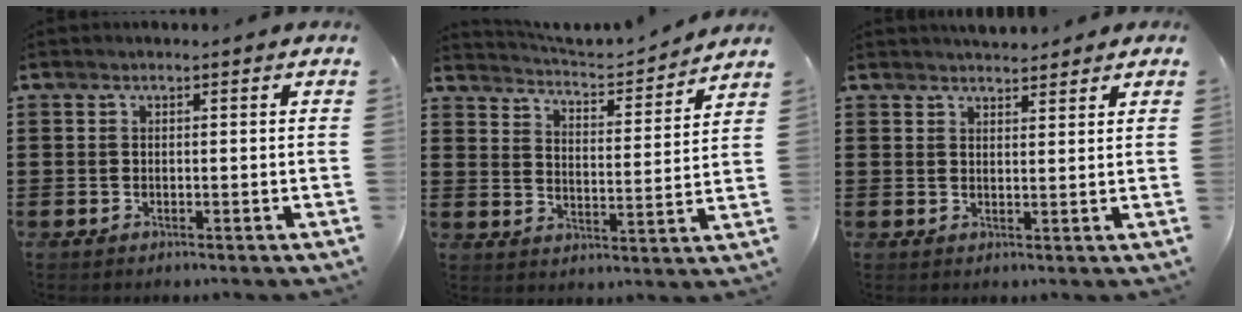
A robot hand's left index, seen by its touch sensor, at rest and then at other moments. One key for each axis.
{"total": 3.6, "fx": 3.6, "fy": -0.3, "fz": 0.2, "tx": -0.027, "ty": -0.035, "tz": 0.055}
{"total": 2.6, "fx": 2.5, "fy": 0.5, "fz": 0.3, "tx": -0.012, "ty": 0.000, "tz": 0.048}